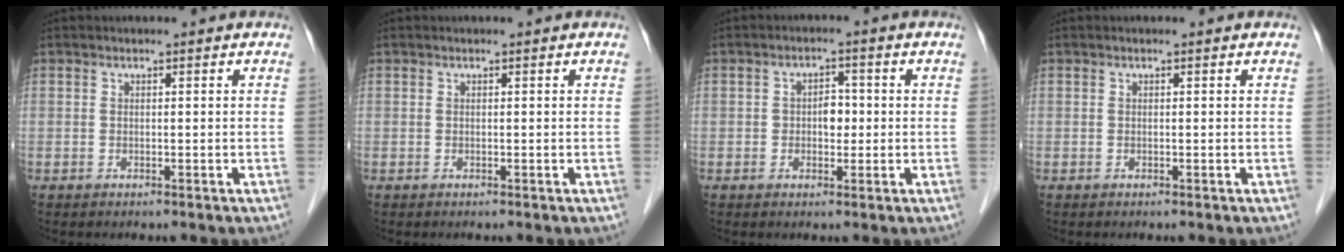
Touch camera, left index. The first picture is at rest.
{"total": 0.0}
{"total": 3.1, "force": [-0.2, 2.0, 2.3], "torque": [-0.035, 0.010, -0.003]}
{"total": 0.0}